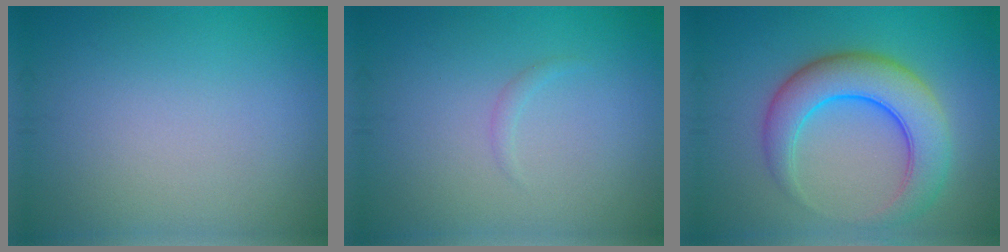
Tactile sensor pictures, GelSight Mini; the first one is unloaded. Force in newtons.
{"total": 0.6, "press": 0.6, "slide": 0.0}
{"total": 6.8, "press": 6.8, "slide": 0.3}